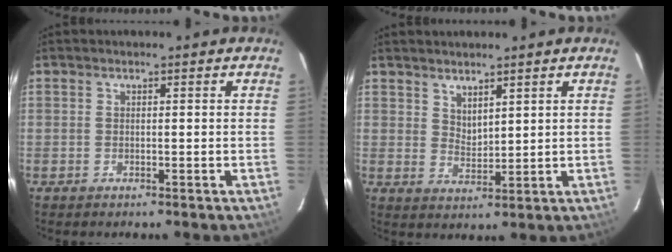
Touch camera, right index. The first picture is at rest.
{"total": 3.7, "force": [3.0, 1.4, 1.6], "torque": [-0.023, -0.004, 0.055]}